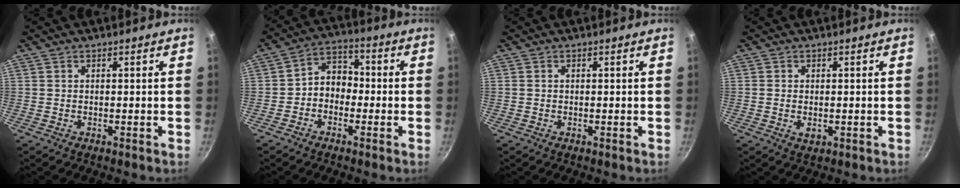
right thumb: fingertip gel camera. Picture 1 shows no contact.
{"total": 6.3, "force": [-1.6, 5.0, 3.6], "torque": [-0.025, 0.033, -0.043]}
{"total": 0.0}
{"total": 2.2, "force": [-0.4, 1.5, 1.6], "torque": [-0.028, -0.004, -0.005]}